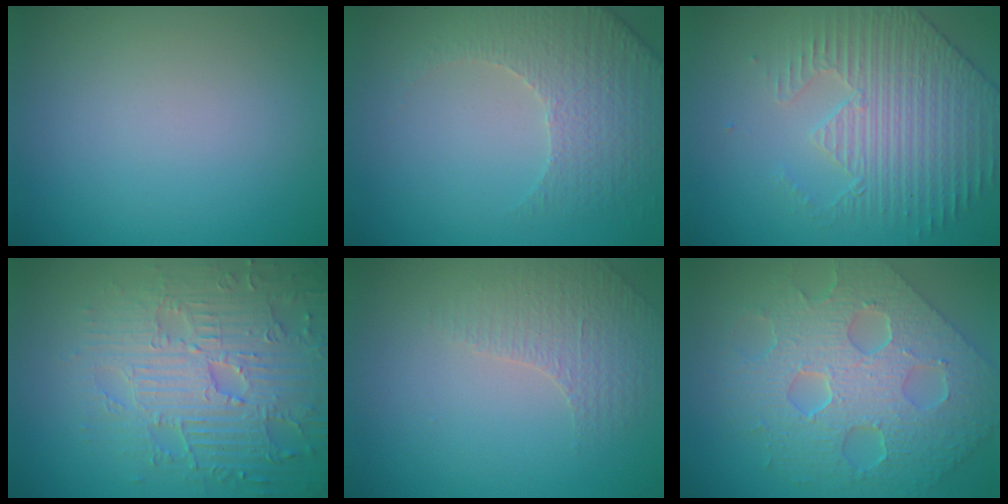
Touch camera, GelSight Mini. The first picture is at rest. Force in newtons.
{"total": 4.7, "press": 3.6, "slide": 3.0}
{"total": 4.2, "press": 3.8, "slide": 1.8}
{"total": 7.4, "press": 5.8, "slide": 4.5}
{"total": 1.5, "press": 1.2, "slide": 0.8}
{"total": 8.7, "press": 6.4, "slide": 5.8}